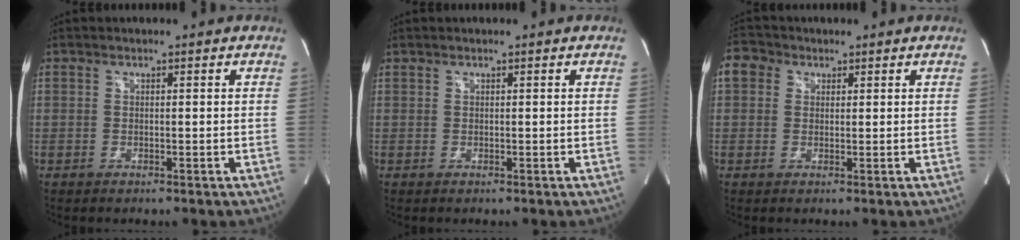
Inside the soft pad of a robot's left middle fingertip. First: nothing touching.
{"total": 0.0}
{"total": 3.7, "force": [1.4, 3.2, 1.2], "torque": [-0.028, 0.018, 0.024]}